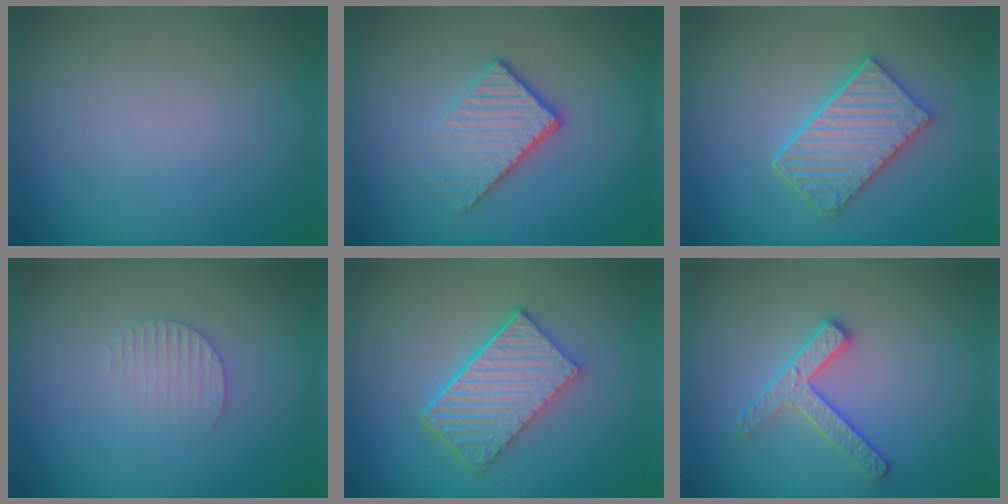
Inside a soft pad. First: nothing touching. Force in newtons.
{"total": 3.9, "press": 2.6, "slide": 2.9}
{"total": 4.8, "press": 4.2, "slide": 2.5}
{"total": 1.5, "press": 1.5, "slide": 0.4}
{"total": 5.9, "press": 4.2, "slide": 4.2}
{"total": 2.8, "press": 2.5, "slide": 1.3}